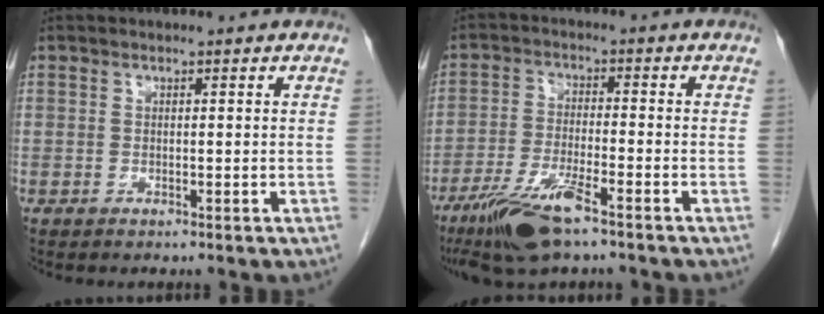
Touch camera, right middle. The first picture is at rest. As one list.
[{"total": 9.4, "force": [-6.4, 1.1, 6.9], "torque": [-0.139, -0.021, -0.116]}]